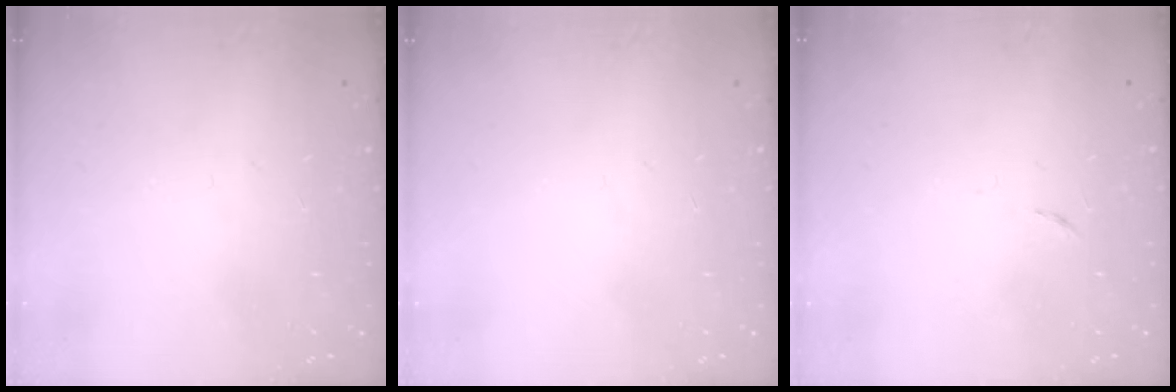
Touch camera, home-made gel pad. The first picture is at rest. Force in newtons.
{"total": 0.0}
{"total": 2.6, "press": 2.6, "slide": 0.4}